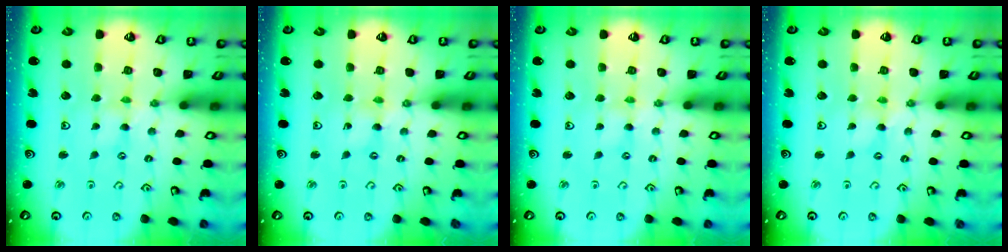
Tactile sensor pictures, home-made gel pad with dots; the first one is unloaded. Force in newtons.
{"total": 0.7, "press": 0.6, "slide": 0.2}
{"total": 0.0}
{"total": 1.2, "press": 1.1, "slide": 0.2}